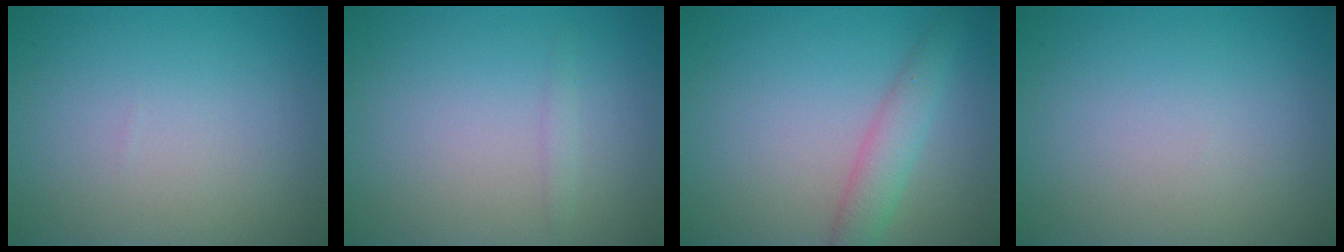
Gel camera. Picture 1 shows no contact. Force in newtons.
{"total": 0.8, "press": 0.8, "slide": 0.0}
{"total": 2.8, "press": 2.8, "slide": 0.1}
{"total": 0.0}